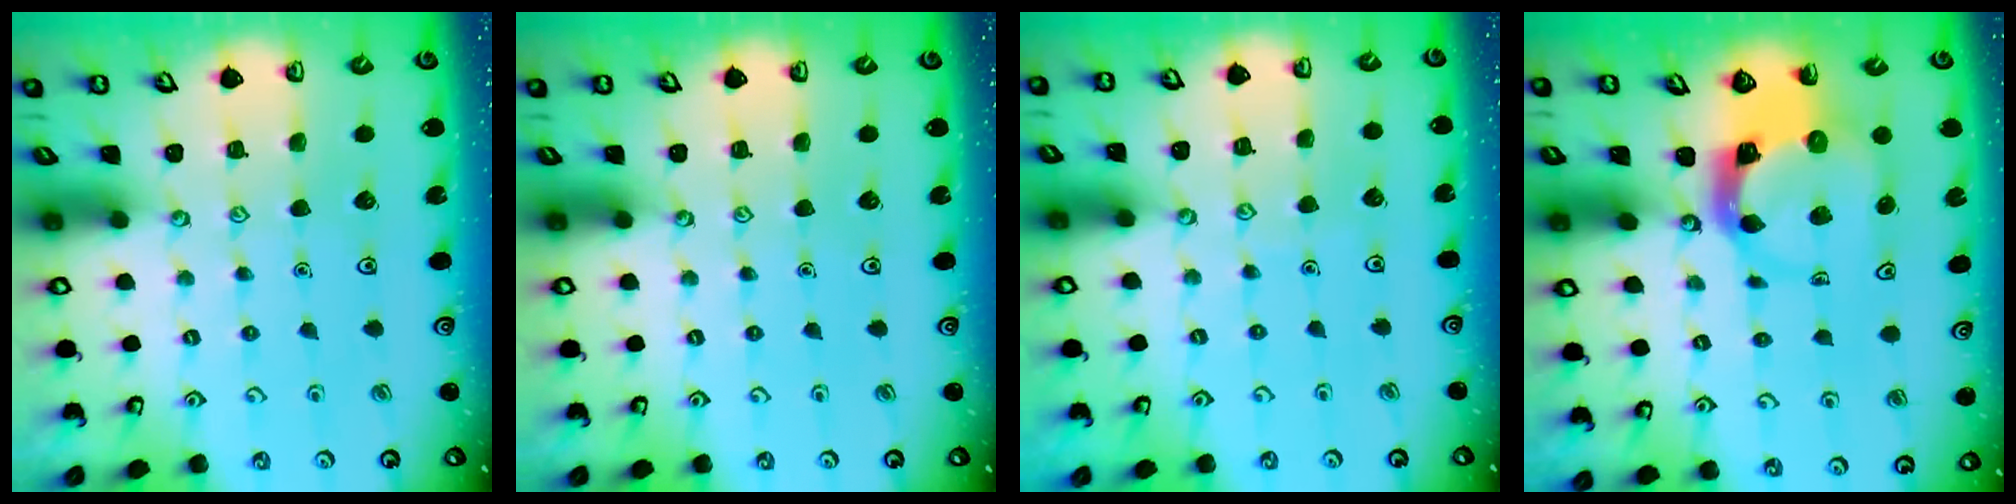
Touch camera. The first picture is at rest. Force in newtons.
{"total": 0.0}
{"total": 2.6, "press": 2.5, "slide": 0.3}
{"total": 4.3, "press": 4.3, "slide": 0.5}